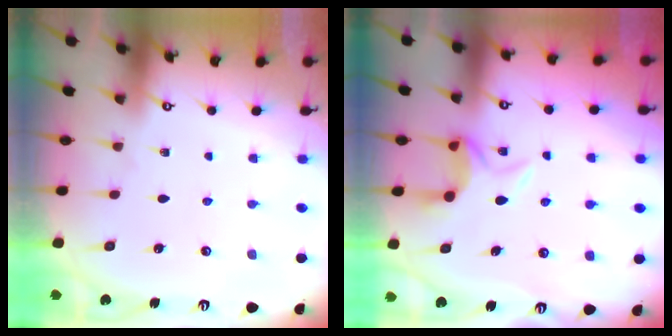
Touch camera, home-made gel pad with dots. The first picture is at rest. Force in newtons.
{"total": 6.5, "press": 6.4, "slide": 1.0}